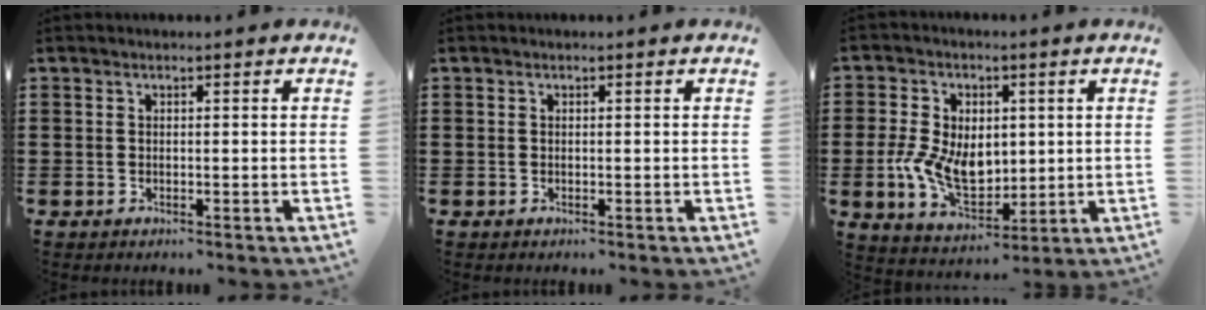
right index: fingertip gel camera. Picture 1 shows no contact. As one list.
[{"total": 0.0}, {"total": 9.2, "force": [-0.2, 6.5, 6.5], "torque": [-0.143, 0.009, -0.002]}]